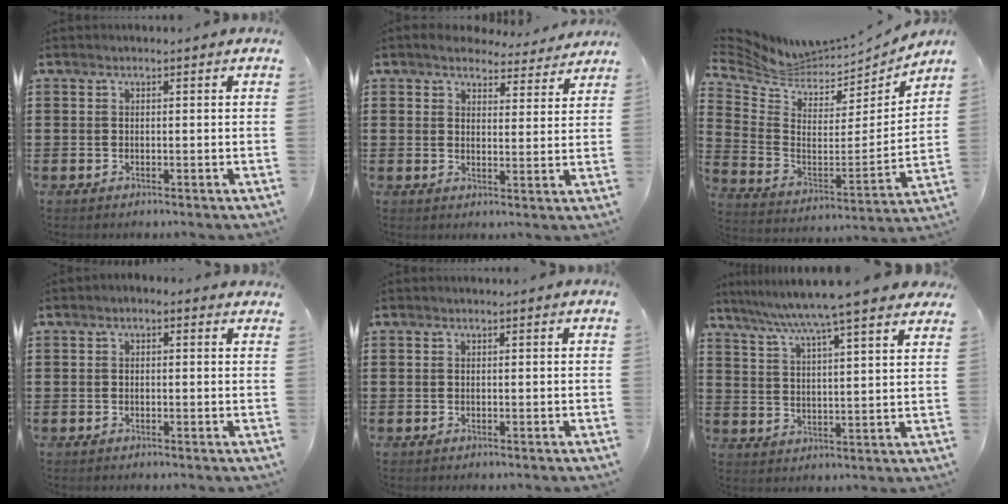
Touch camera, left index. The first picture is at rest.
{"total": 4.5, "force": [4.3, 1.0, 0.8], "torque": [-0.025, -0.017, 0.077]}
{"total": 5.6, "force": [5.2, 1.7, 1.0], "torque": [-0.056, -0.050, 0.088]}
{"total": 1.0, "force": [-0.3, 0.7, 0.7], "torque": [-0.015, 0.004, -0.008]}
{"total": 0.0}
{"total": 7.8, "force": [6.7, -1.0, 3.9], "torque": [-0.099, -0.035, 0.111]}